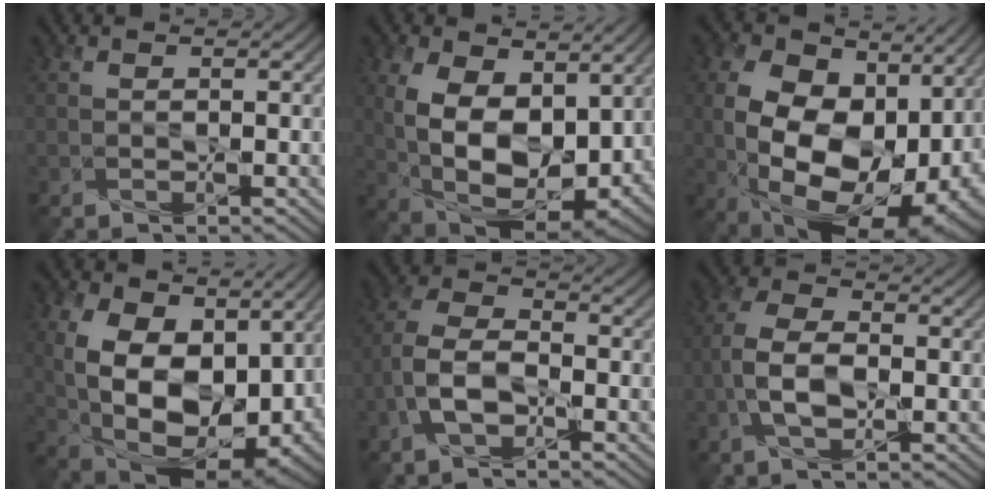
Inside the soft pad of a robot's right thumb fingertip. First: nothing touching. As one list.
[{"total": 12.8, "force": [1.9, 8.0, 9.8], "torque": [-0.202, -0.016, 0.043]}, {"total": 19.1, "force": [-0.5, 13.3, 13.7], "torque": [-0.230, -0.035, 0.022]}, {"total": 16.6, "force": [1.3, 11.1, 12.3], "torque": [-0.225, -0.034, 0.048]}, {"total": 6.4, "force": [-3.2, 3.3, 4.4], "torque": [-0.101, 0.008, -0.077]}, {"total": 5.9, "force": [-1.9, 3.1, 4.7], "torque": [-0.107, 0.004, -0.047]}]